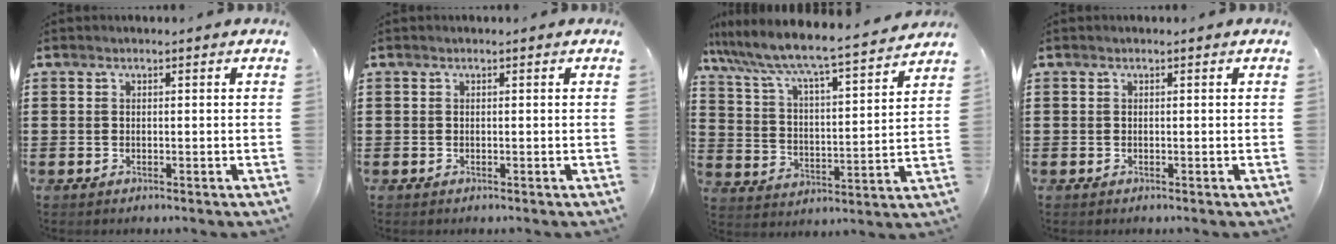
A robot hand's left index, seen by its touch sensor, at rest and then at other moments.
{"total": 0.0}
{"total": 6.1, "force": [5.8, -0.1, 2.1], "torque": [-0.070, -0.052, 0.088]}
{"total": 0.0}